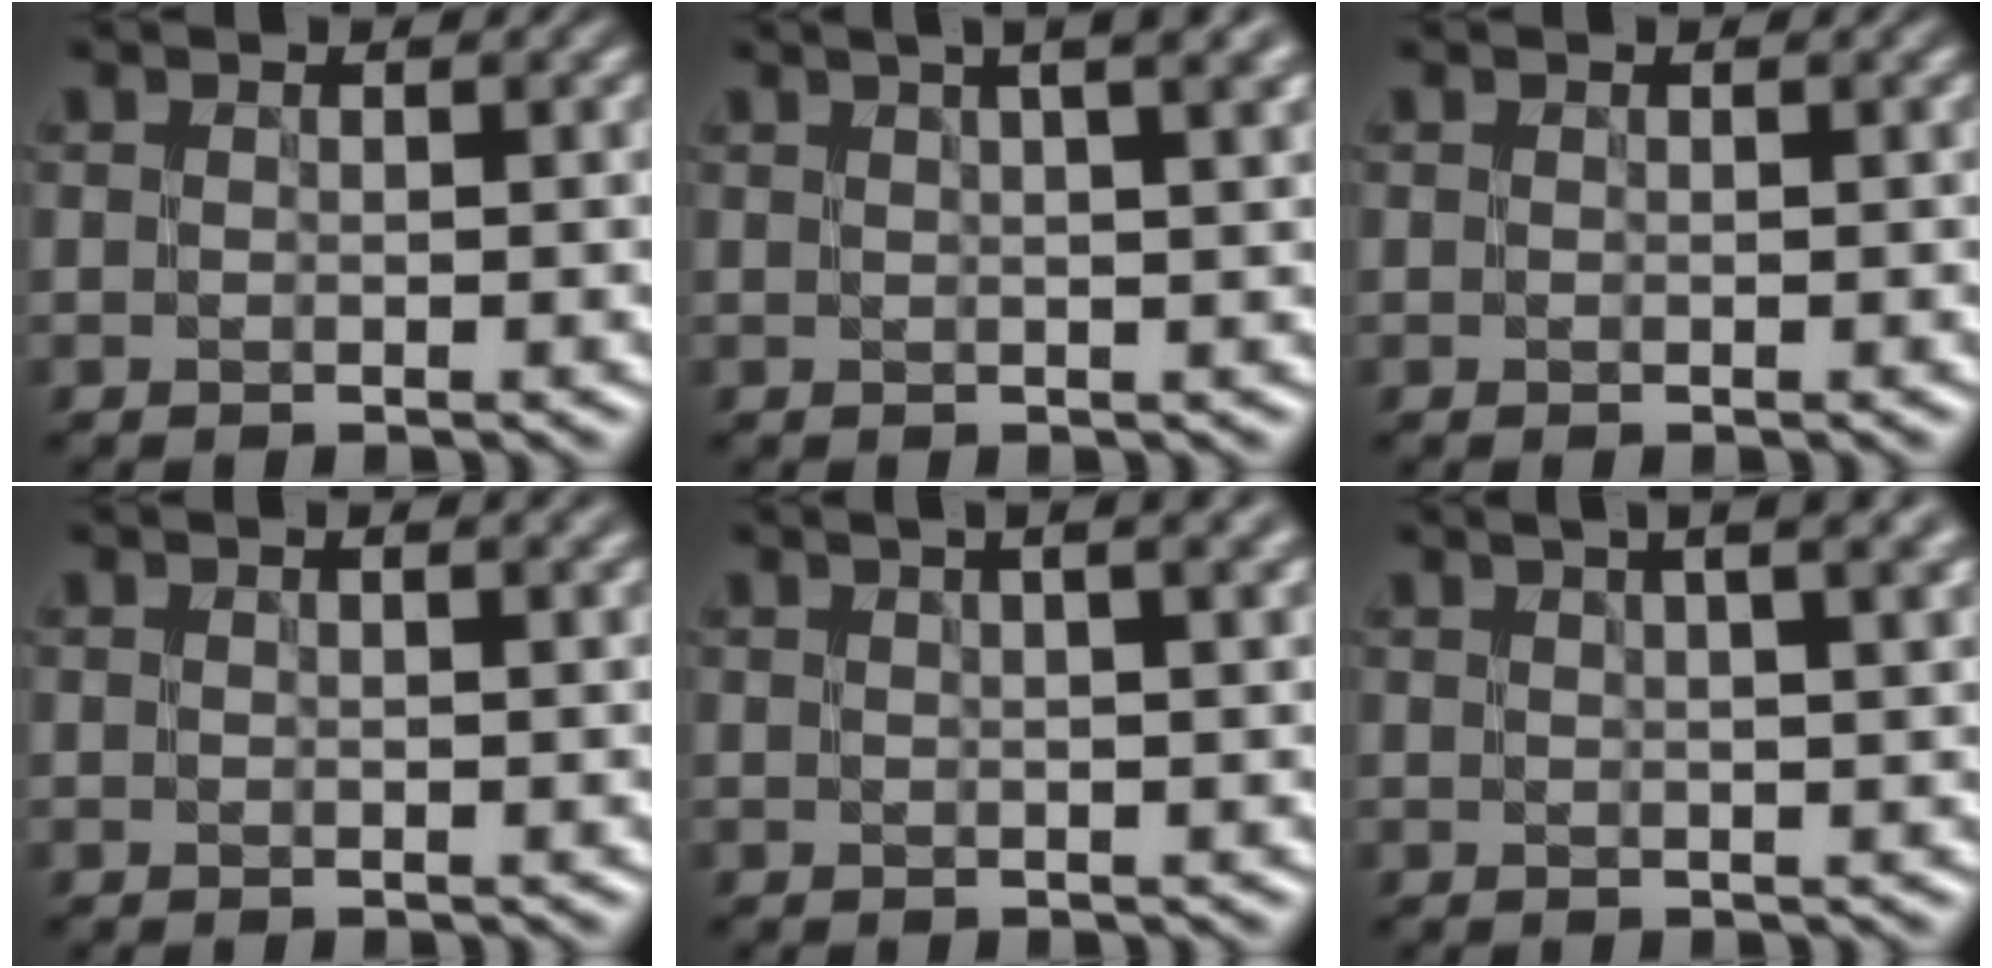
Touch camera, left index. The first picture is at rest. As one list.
[{"total": 5.6, "force": [2.7, 2.2, 4.4], "torque": [-0.036, 0.029, 0.008]}, {"total": 0.0}, {"total": 1.0, "force": [0.6, 0.3, 0.8], "torque": [-0.010, 0.001, 0.008]}, {"total": 3.8, "force": [1.9, 1.2, 3.1], "torque": [-0.031, 0.011, 0.006]}, {"total": 6.2, "force": [3.2, 2.5, 4.7], "torque": [-0.034, 0.035, 0.013]}]